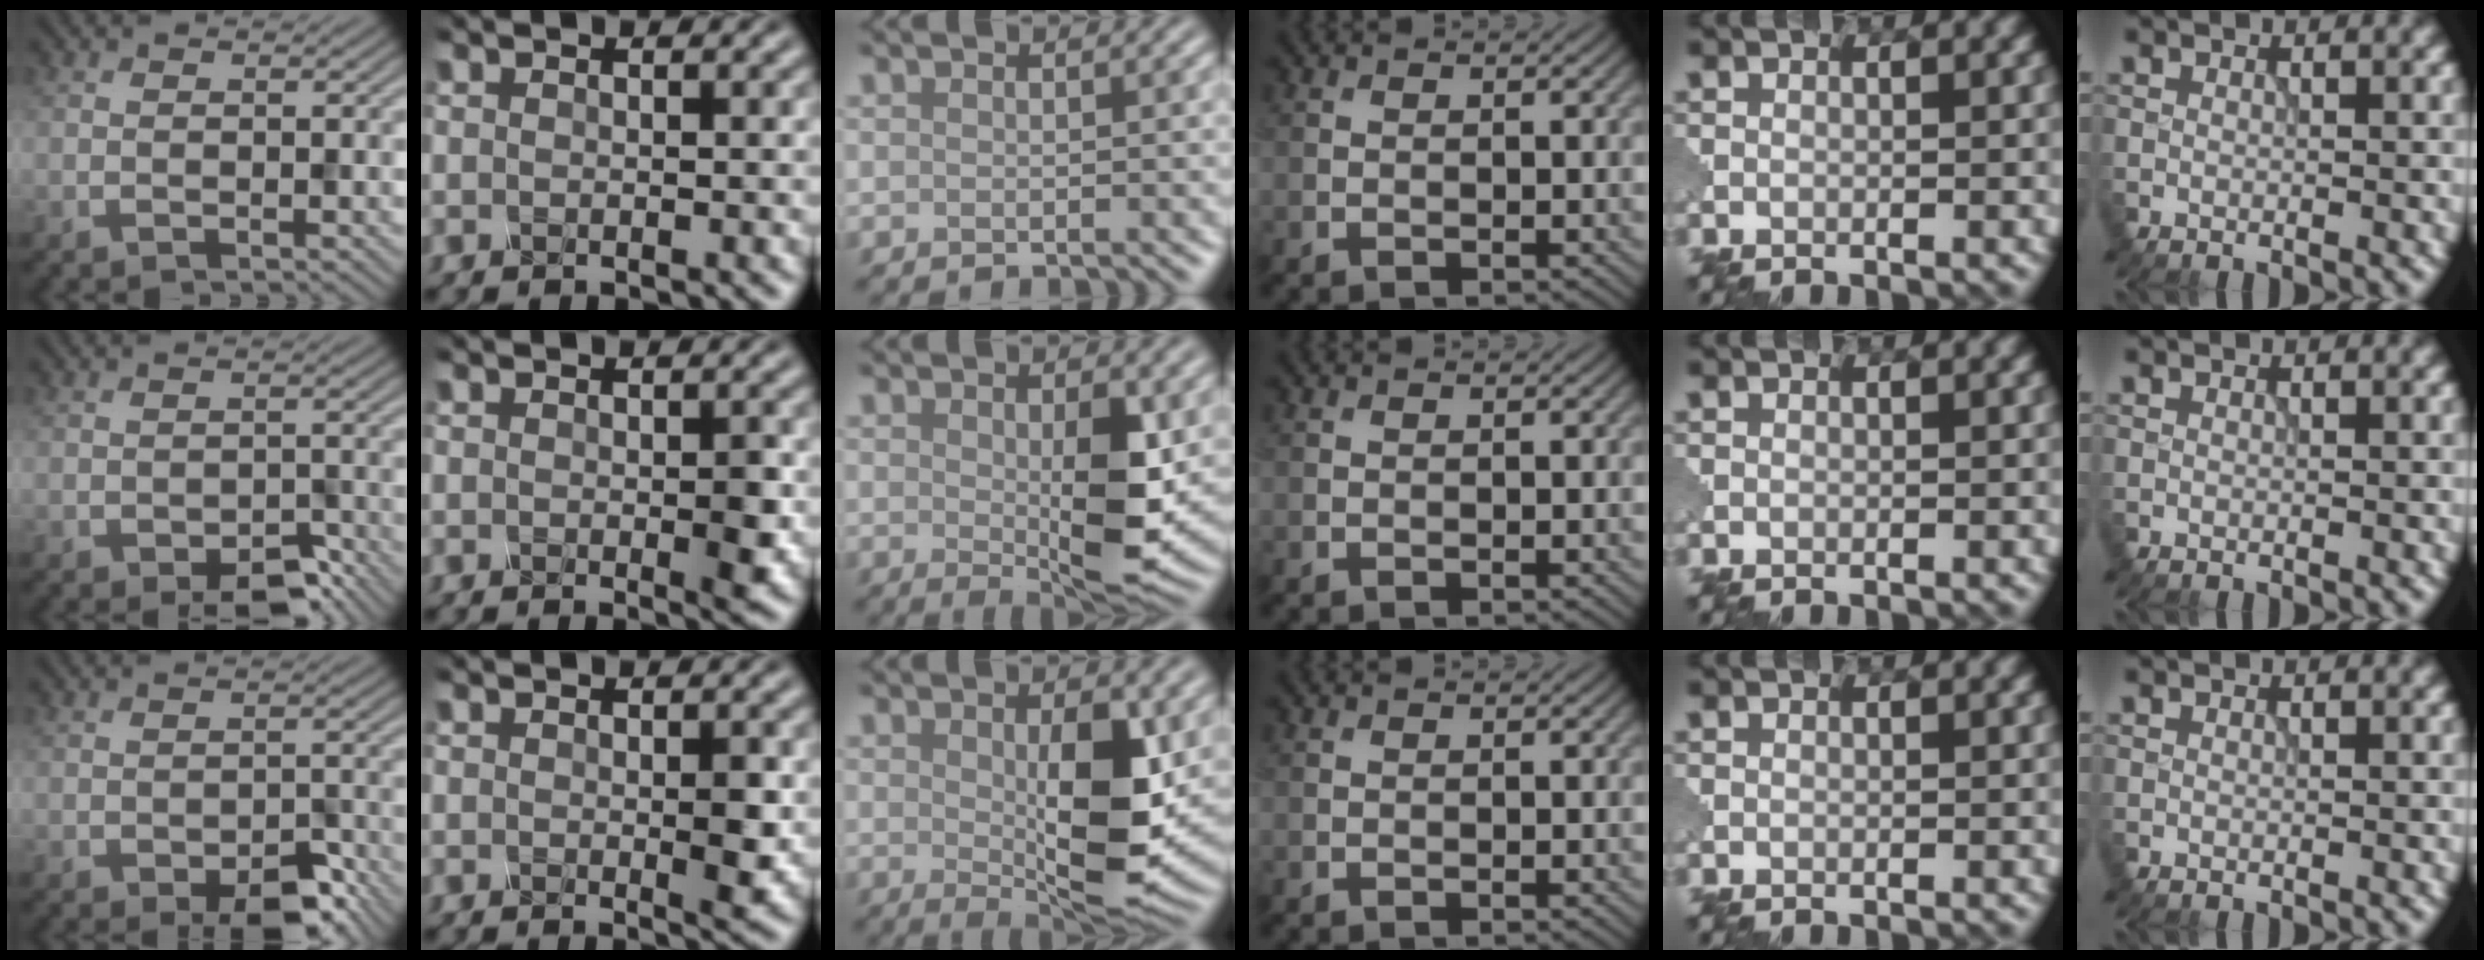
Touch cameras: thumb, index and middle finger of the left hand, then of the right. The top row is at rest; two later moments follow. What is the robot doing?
{"motion": "press", "object": "mechanical pencil"}